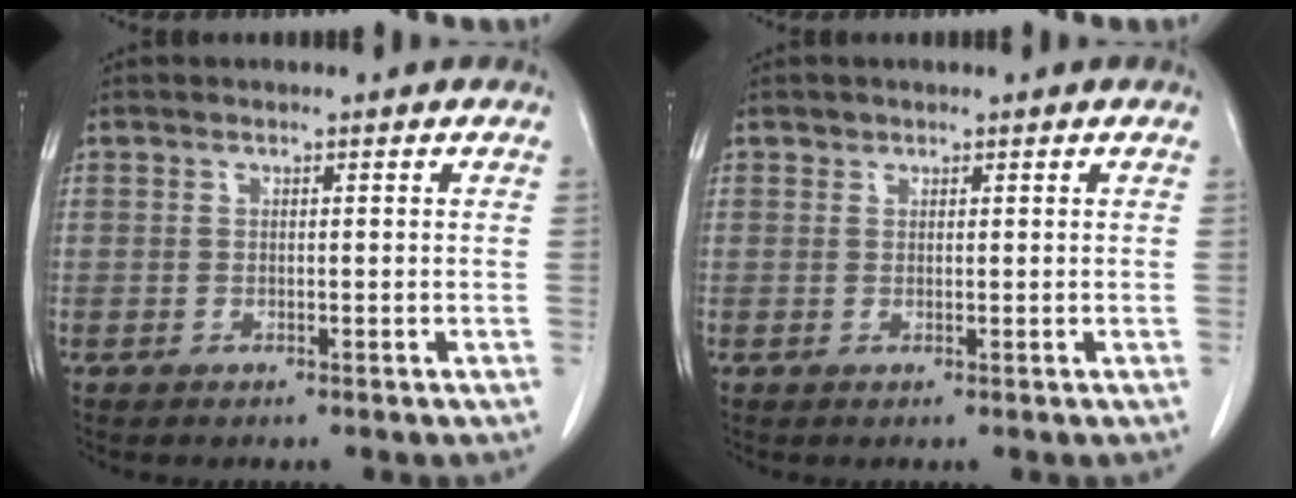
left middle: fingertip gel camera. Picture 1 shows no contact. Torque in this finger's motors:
{"motor_torque": [0.01, -0.02, 0.06, 0.00]}